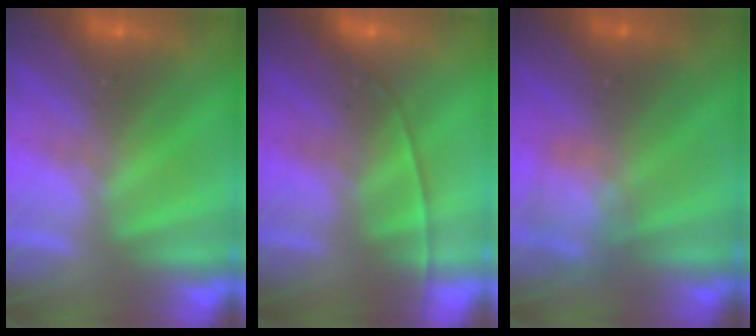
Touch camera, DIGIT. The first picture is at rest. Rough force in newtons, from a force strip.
{"total": 1.9}
{"total": 2.2}